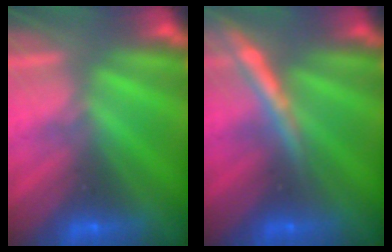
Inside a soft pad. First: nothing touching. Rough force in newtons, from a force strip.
{"total": 3.2}